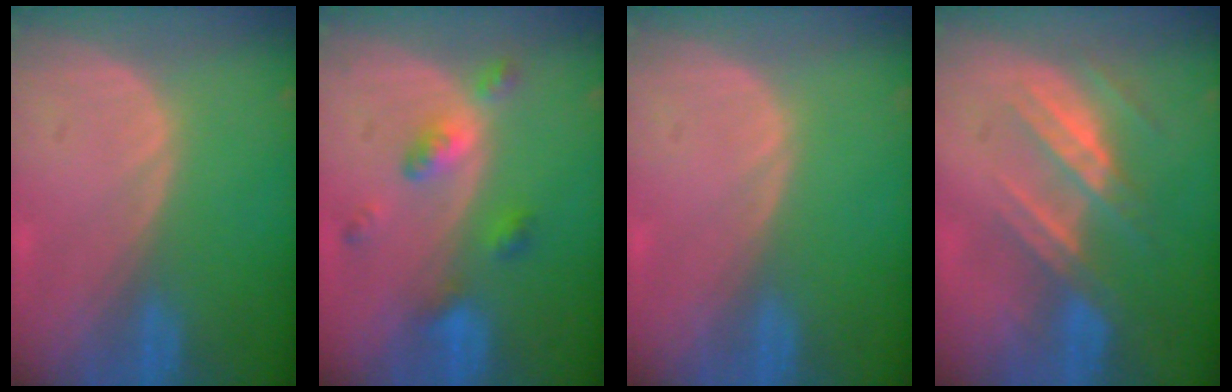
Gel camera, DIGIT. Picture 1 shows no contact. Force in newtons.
{"total": 5.3, "press": 4.7, "slide": 2.4}
{"total": 0.0}
{"total": 7.2, "press": 6.6, "slide": 2.7}